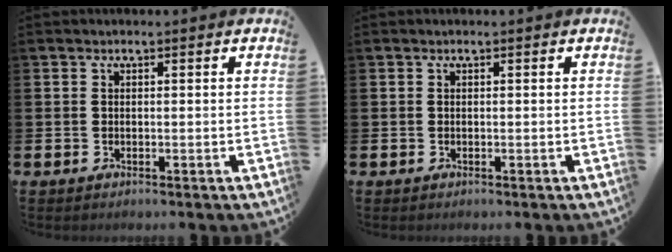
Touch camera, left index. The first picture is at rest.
{"total": 0.0}